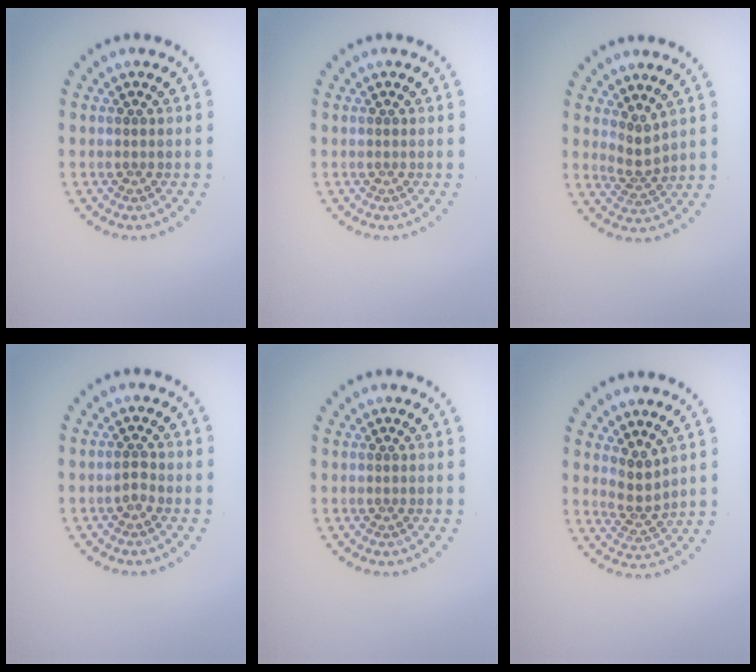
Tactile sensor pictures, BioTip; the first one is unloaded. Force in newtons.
{"total": 0.0}
{"total": 2.1, "press": 1.4, "slide": 1.5}
{"total": 1.0, "press": 1.0, "slide": 0.4}
{"total": 0.0}
{"total": 2.5, "press": 1.9, "slide": 1.5}